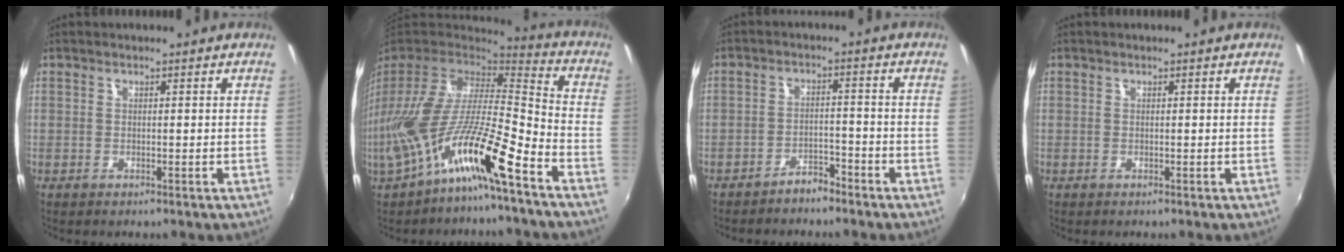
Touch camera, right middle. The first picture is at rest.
{"total": 18.7, "force": [-9.4, 3.6, 15.8], "torque": [-0.277, -0.026, -0.171]}
{"total": 3.6, "force": [-3.3, 1.1, 1.1], "torque": [-0.034, 0.009, -0.050]}
{"total": 0.0}